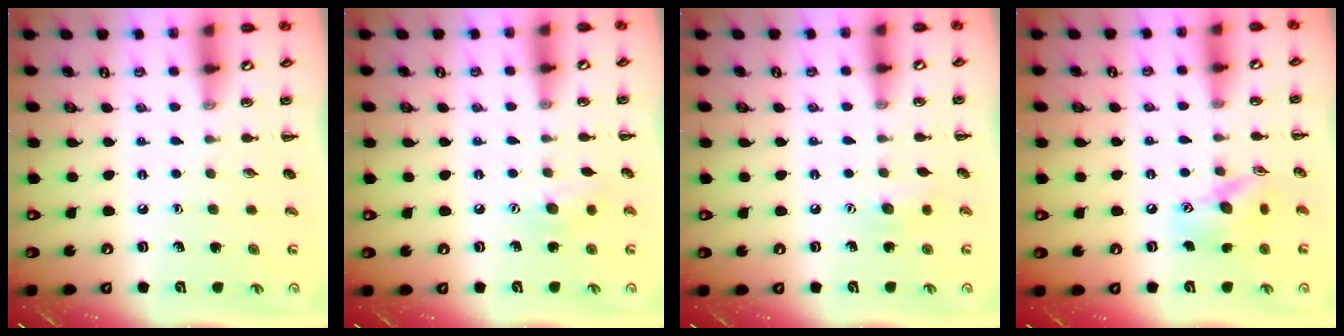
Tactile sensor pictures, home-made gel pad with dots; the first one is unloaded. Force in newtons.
{"total": 7.8, "press": 7.7, "slide": 1.5}
{"total": 6.7, "press": 6.5, "slide": 1.4}
{"total": 12.6, "press": 12.5, "slide": 1.9}